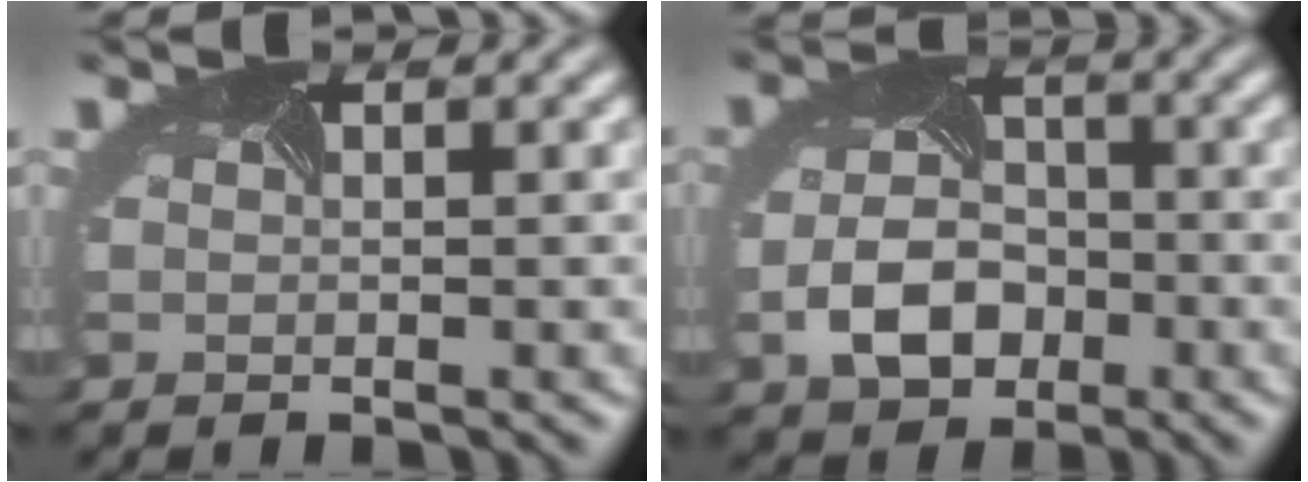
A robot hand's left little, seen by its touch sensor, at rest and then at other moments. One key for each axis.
{"total": 5.1, "fx": -1.8, "fy": 3.7, "fz": 3.1, "tx": -0.066, "ty": -0.015, "tz": -0.029}